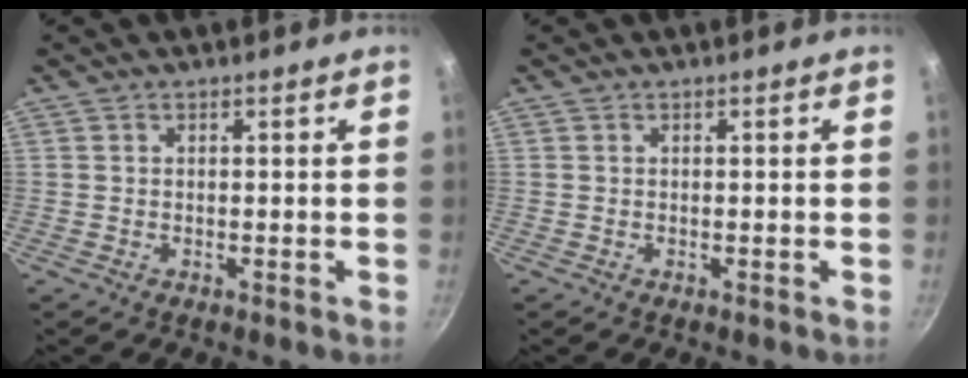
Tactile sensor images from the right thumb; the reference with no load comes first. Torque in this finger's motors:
{"motor_torque": [0.00, 0.00, -0.01, -0.01, 0.00]}